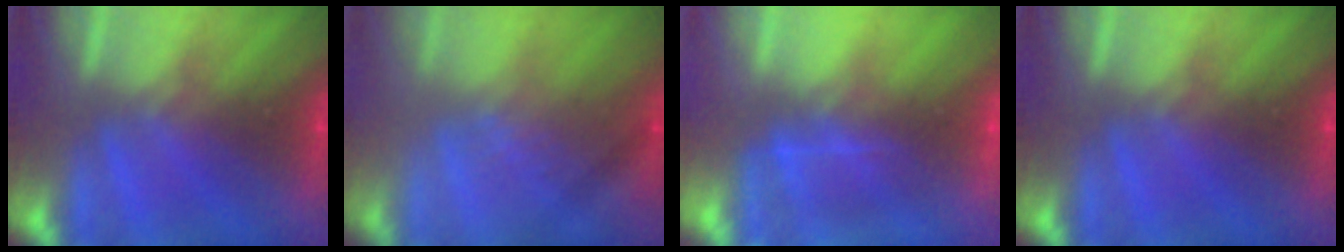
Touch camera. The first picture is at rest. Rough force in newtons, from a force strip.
{"total": 2.3}
{"total": 4.7}
{"total": 0.0}